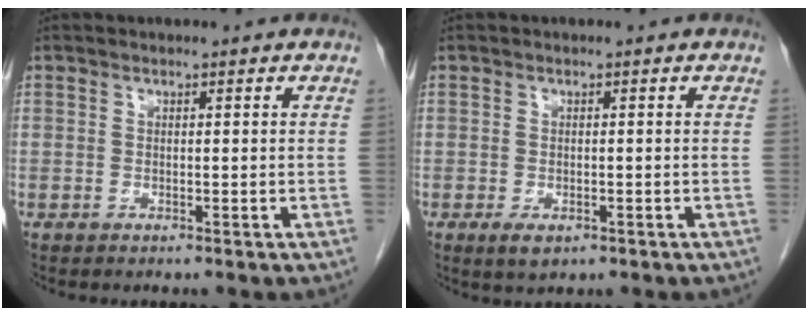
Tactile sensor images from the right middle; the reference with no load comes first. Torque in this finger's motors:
{"motor_torque": [0.56, -0.24, 0.19, 0.04]}